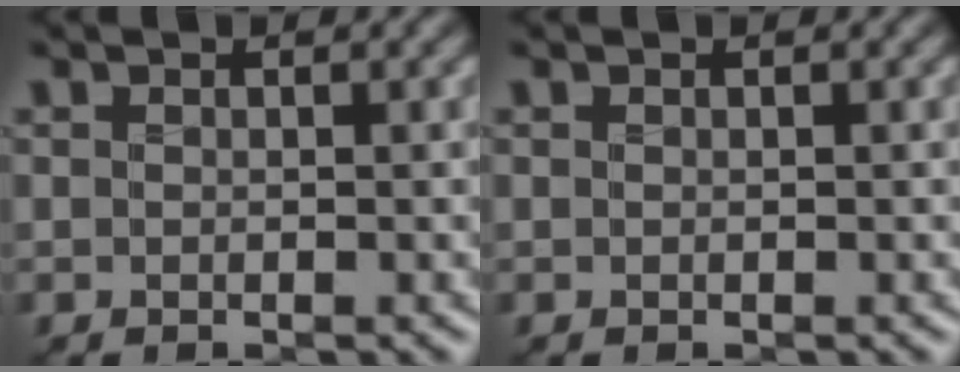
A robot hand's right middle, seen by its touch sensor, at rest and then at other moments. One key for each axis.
{"total": 0.0}